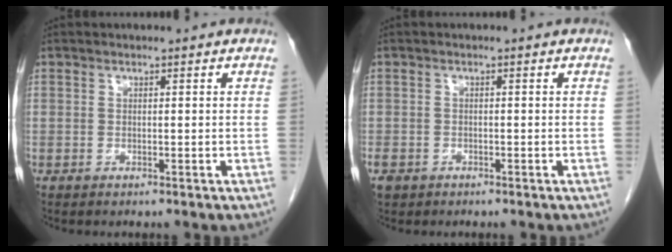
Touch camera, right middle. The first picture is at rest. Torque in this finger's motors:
{"motor_torque": [0.11, 0.02, 0.02, 0.00]}